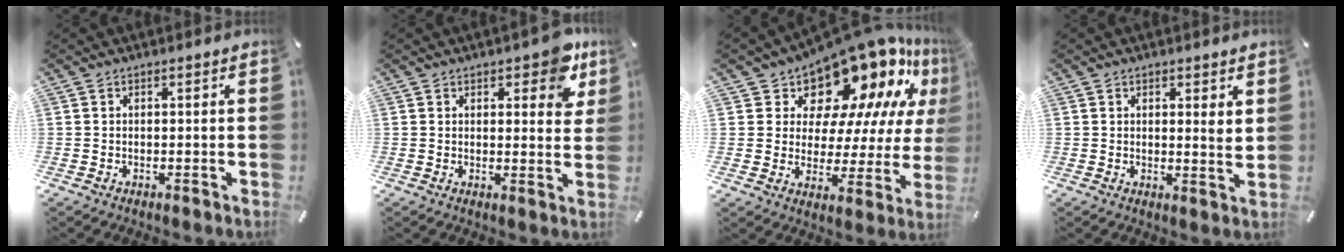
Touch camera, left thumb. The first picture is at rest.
{"total": 8.1, "force": [5.0, 4.2, 4.8], "torque": [-0.041, -0.028, 0.083]}
{"total": 17.0, "force": [13.4, 8.2, 6.6], "torque": [-0.102, -0.121, 0.225]}
{"total": 2.5, "force": [1.7, 0.5, 1.8], "torque": [-0.022, -0.012, 0.026]}